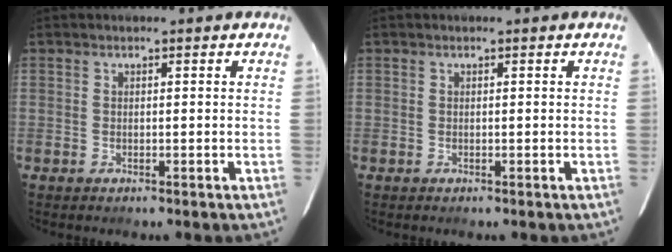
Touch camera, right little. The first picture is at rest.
{"total": 0.0}